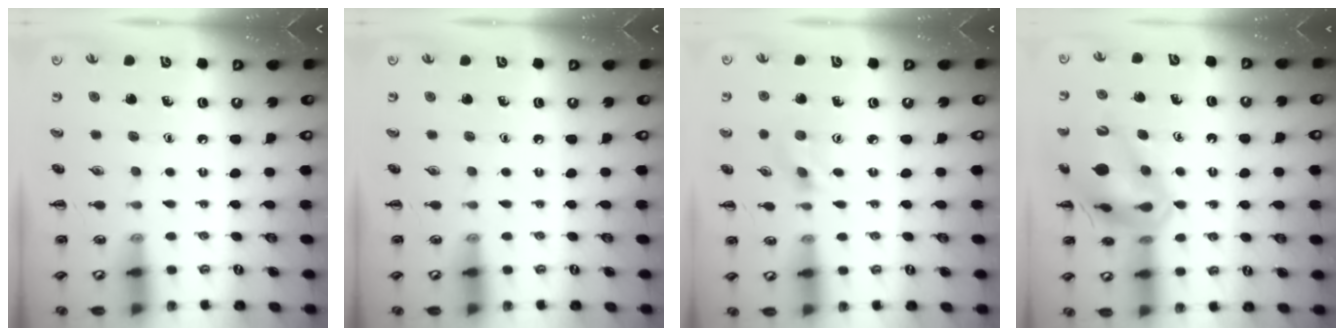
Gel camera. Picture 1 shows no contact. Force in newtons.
{"total": 0.0}
{"total": 1.6, "press": 1.5, "slide": 0.5}
{"total": 16.8, "press": 16.5, "slide": 3.5}